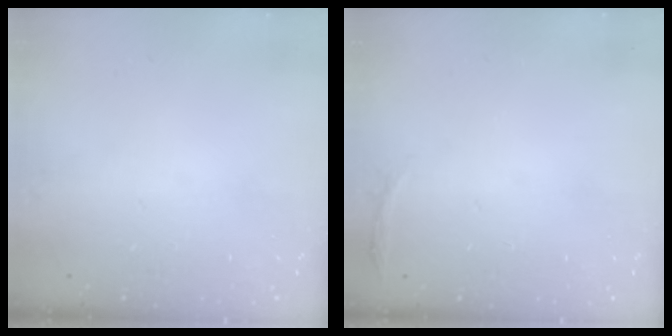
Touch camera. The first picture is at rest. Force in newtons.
{"total": 3.0, "press": 1.9, "slide": 2.3}